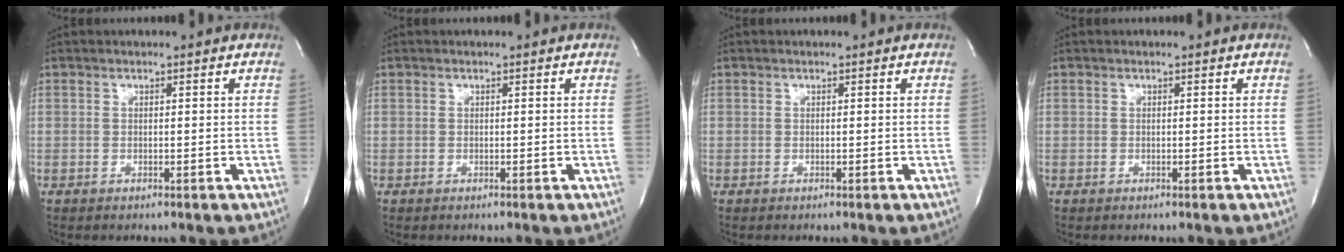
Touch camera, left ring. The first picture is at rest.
{"total": 0.0}
{"total": 0.0}
{"total": 0.0}